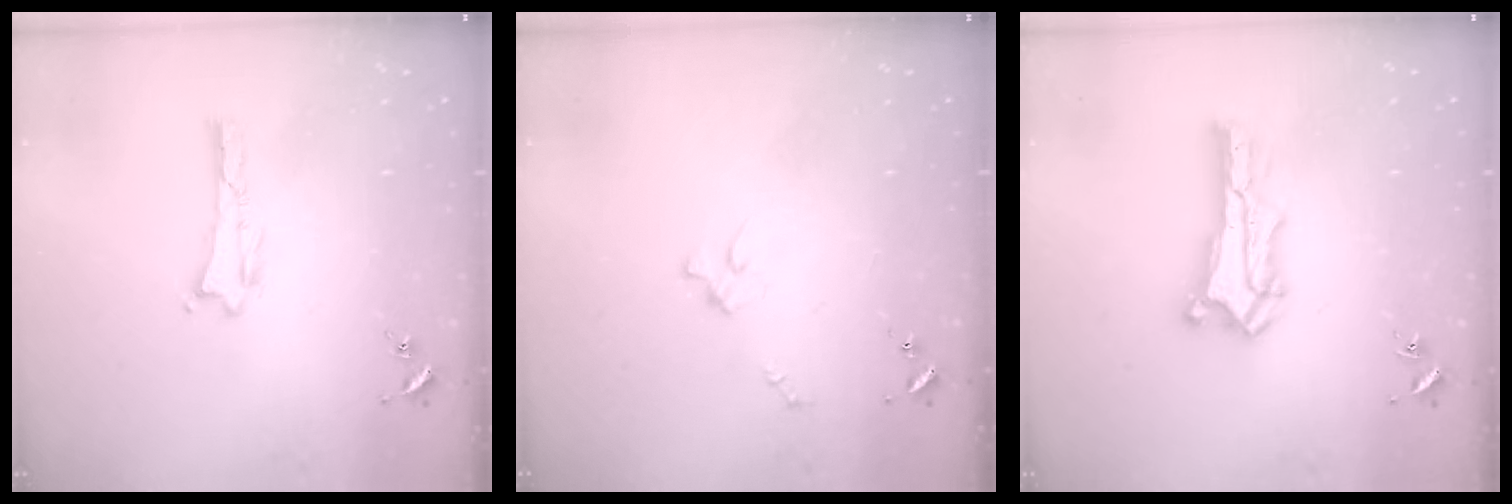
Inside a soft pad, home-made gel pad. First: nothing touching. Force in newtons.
{"total": 2.3, "press": 2.2, "slide": 0.3}
{"total": 1.5, "press": 1.5, "slide": 0.2}